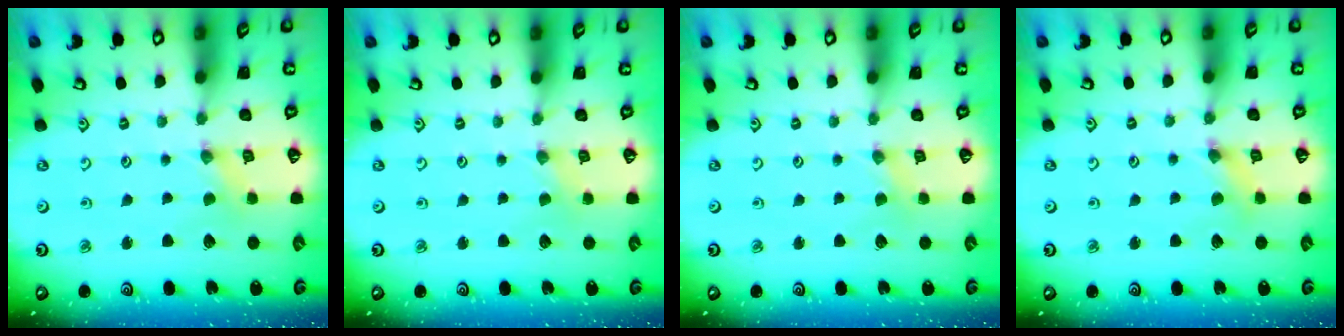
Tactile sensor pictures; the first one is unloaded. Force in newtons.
{"total": 0.0}
{"total": 1.1, "press": 1.1, "slide": 0.2}
{"total": 2.1, "press": 2.1, "slide": 0.2}